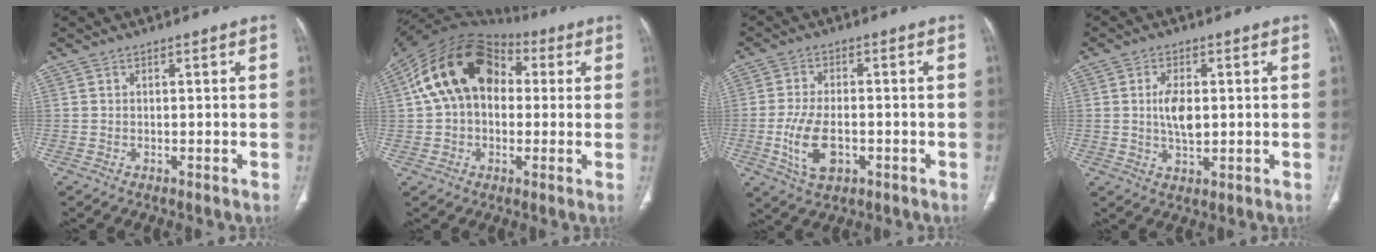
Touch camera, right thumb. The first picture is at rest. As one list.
[{"total": 18.0, "force": [3.3, 12.5, 12.5], "torque": [-0.212, 0.040, 0.047]}, {"total": 8.9, "force": [-2.3, 4.9, 7.0], "torque": [-0.140, 0.004, -0.036]}, {"total": 5.9, "force": [0.6, 3.0, 5.0], "torque": [-0.091, -0.004, 0.012]}]